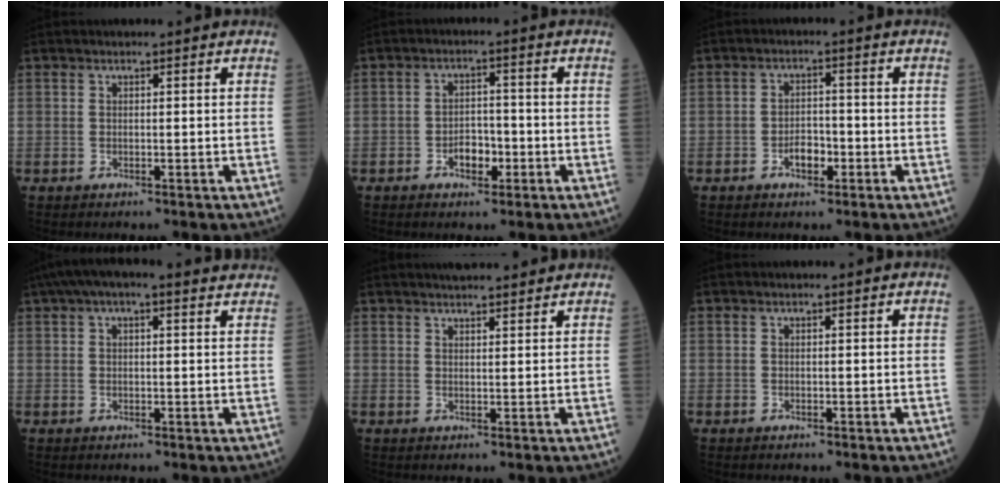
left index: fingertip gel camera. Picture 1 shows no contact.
{"total": 3.6, "force": [-1.8, 2.1, 2.3], "torque": [-0.034, 0.006, -0.031]}
{"total": 3.2, "force": [-1.7, 1.7, 2.2], "torque": [-0.035, 0.004, -0.031]}
{"total": 10.8, "force": [8.3, 2.8, 6.3], "torque": [-0.101, 0.051, 0.111]}
{"total": 6.8, "force": [6.2, 0.9, 2.7], "torque": [-0.036, 0.023, 0.084]}
{"total": 0.0}